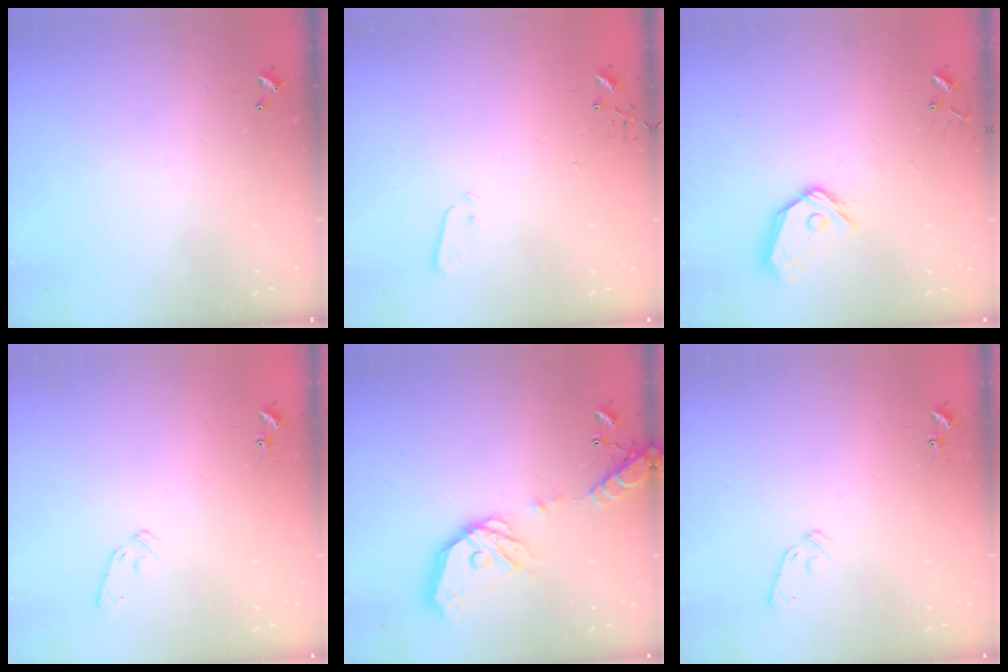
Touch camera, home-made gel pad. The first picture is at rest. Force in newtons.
{"total": 2.5, "press": 2.5, "slide": 0.4}
{"total": 12.7, "press": 12.5, "slide": 2.0}
{"total": 8.0, "press": 7.9, "slide": 0.7}
{"total": 18.1, "press": 17.8, "slide": 3.3}
{"total": 8.0, "press": 7.9, "slide": 0.7}